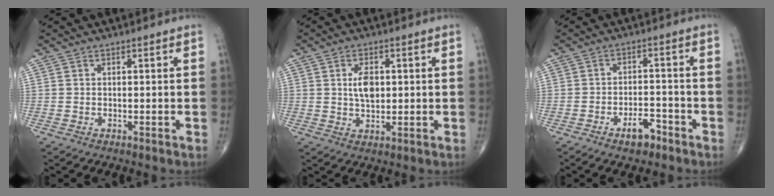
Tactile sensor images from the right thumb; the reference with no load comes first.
{"total": 5.2, "force": [0.8, 2.9, 4.2], "torque": [-0.067, -0.005, 0.015]}
{"total": 4.7, "force": [-3.0, 2.2, 2.9], "torque": [-0.034, 0.025, -0.047]}